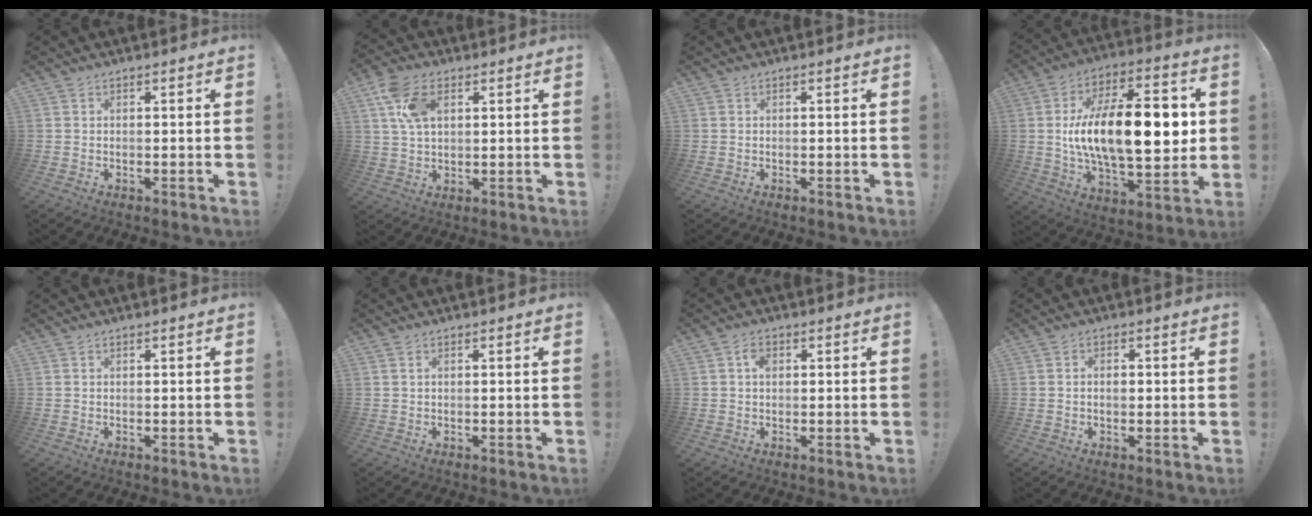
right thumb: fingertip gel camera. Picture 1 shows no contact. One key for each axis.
{"total": 9.8, "fx": 3.7, "fy": 5.9, "fz": 6.9, "tx": -0.141, "ty": 0.002, "tz": 0.072}
{"total": 0.0}
{"total": 24.1, "fx": 1.4, "fy": 11.1, "fz": 21.3, "tx": -0.354, "ty": 0.001, "tz": 0.020}
{"total": 0.0}
{"total": 0.8, "fx": 0.4, "fy": 0.2, "fz": 0.6, "tx": -0.021, "ty": 0.004, "tz": 0.009}
{"total": 2.6, "fx": 0.6, "fy": 1.9, "fz": 1.7, "tx": -0.026, "ty": 0.002, "tz": 0.008}
{"total": 1.4, "fx": -0.2, "fy": 1.1, "fz": 0.9, "tx": -0.013, "ty": 0.005, "tz": -0.004}